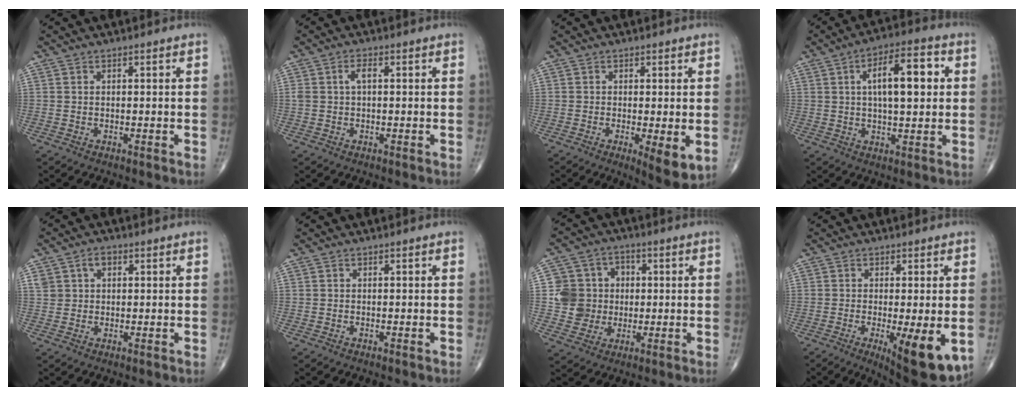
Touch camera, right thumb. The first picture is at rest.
{"total": 2.4, "force": [0.4, 1.2, 2.1], "torque": [-0.046, 0.010, 0.009]}
{"total": 5.8, "force": [-1.1, 1.5, 5.5], "torque": [-0.083, -0.018, -0.018]}
{"total": 12.2, "force": [2.4, 4.8, 11.0], "torque": [-0.156, 0.012, 0.033]}
{"total": 3.4, "force": [1.4, 2.5, 1.8], "torque": [-0.019, 0.002, 0.027]}
{"total": 0.0}
{"total": 9.9, "force": [0.2, 9.4, 3.1], "torque": [-0.020, 0.018, 0.004]}
{"total": 11.3, "force": [-3.3, 3.0, 10.4], "torque": [-0.144, -0.023, -0.041]}